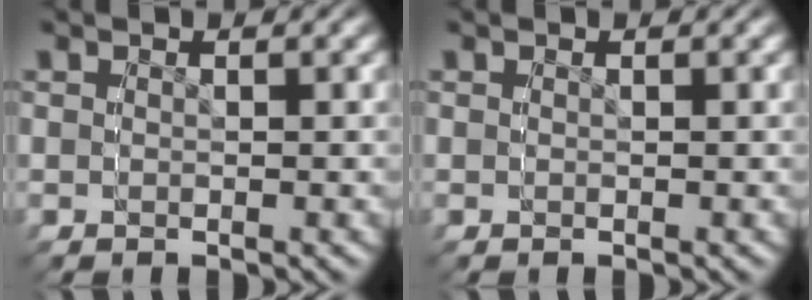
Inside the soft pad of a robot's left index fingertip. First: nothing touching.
{"total": 0.0}